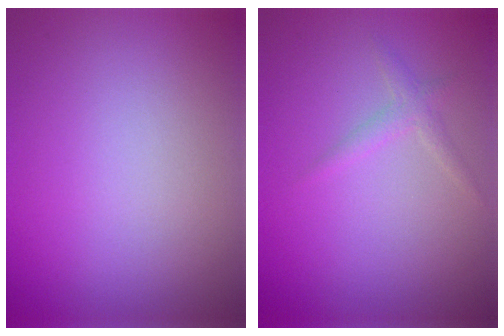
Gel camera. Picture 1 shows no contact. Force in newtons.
{"total": 1.3, "press": 1.3, "slide": 0.0}